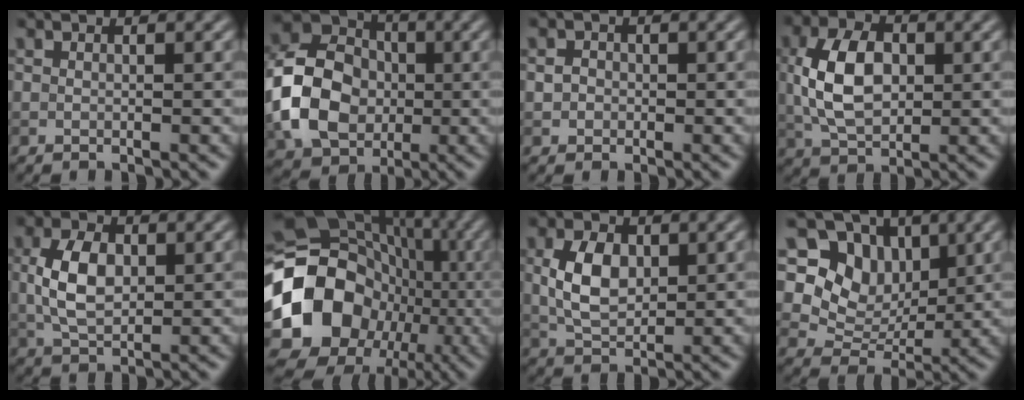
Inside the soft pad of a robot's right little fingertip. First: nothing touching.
{"total": 9.6, "force": [-1.3, 7.5, 5.8], "torque": [-0.124, 0.008, -0.034]}
{"total": 1.3, "force": [0.0, 1.3, 0.4], "torque": [0.004, 0.002, -0.004]}
{"total": 6.7, "force": [0.4, 4.3, 5.2], "torque": [-0.108, 0.004, 0.006]}
{"total": 4.9, "force": [0.4, 2.9, 3.9], "torque": [-0.085, 0.004, 0.009]}
{"total": 15.8, "force": [-3.6, 13.1, 8.1], "torque": [-0.168, -0.002, -0.074]}
{"total": 4.5, "force": [0.7, 2.9, 3.5], "torque": [-0.076, 0.002, 0.012]}
{"total": 7.2, "force": [2.6, 5.6, 3.6], "torque": [-0.056, -0.011, 0.034]}